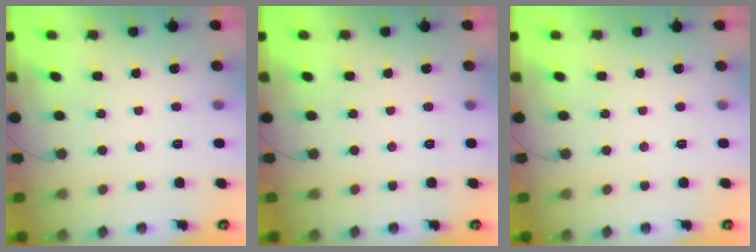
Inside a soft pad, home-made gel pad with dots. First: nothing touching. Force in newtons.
{"total": 0.0}
{"total": 1.6, "press": 1.6, "slide": 0.0}